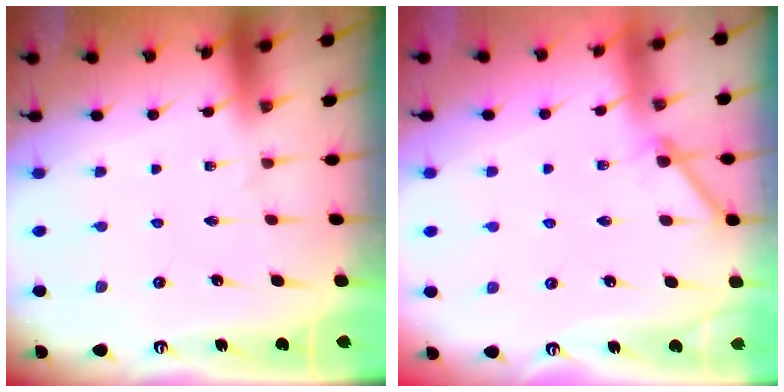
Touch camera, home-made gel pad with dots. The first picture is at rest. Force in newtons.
{"total": 3.3, "press": 3.3, "slide": 0.5}